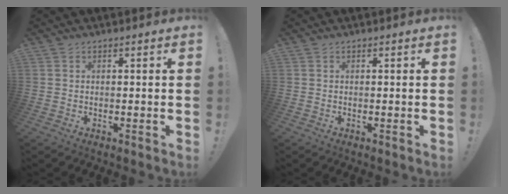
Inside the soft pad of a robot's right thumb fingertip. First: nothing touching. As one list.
[{"total": 0.0}]